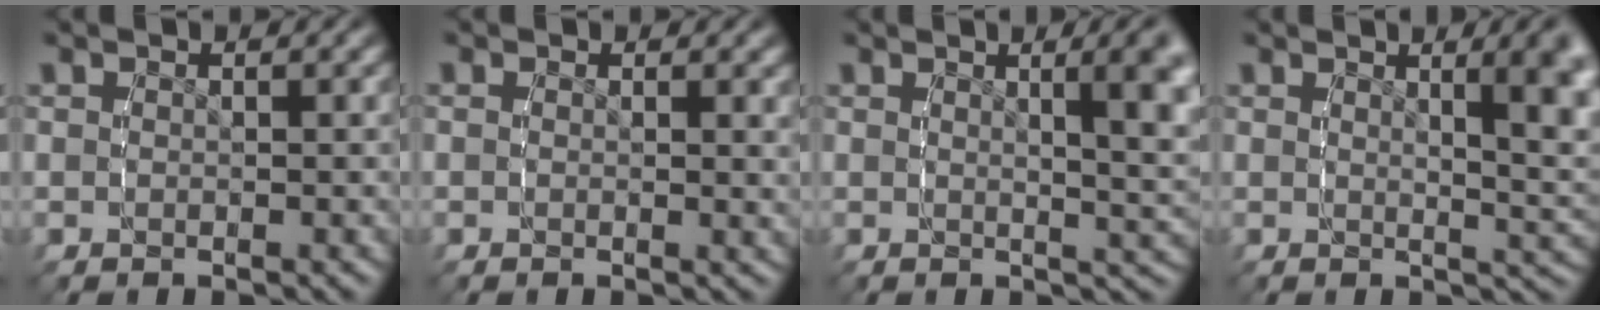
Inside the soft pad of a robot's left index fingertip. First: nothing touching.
{"total": 0.7, "force": [0.3, -0.2, 0.6], "torque": [-0.011, -0.010, 0.005]}
{"total": 5.8, "force": [1.8, 1.2, 5.4], "torque": [-0.049, 0.007, 0.026]}
{"total": 5.7, "force": [1.9, 1.1, 5.2], "torque": [-0.046, 0.003, 0.028]}